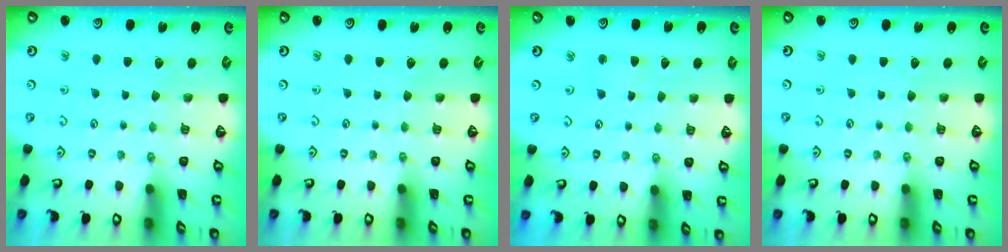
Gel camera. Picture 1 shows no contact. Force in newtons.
{"total": 0.0}
{"total": 2.7, "press": 2.6, "slide": 0.4}
{"total": 0.0}